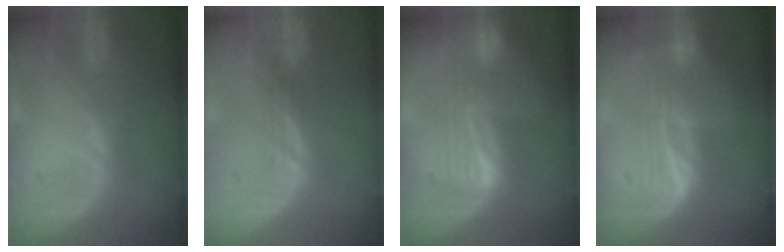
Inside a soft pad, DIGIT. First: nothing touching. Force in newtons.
{"total": 1.1, "press": 0.9, "slide": 0.7}
{"total": 6.5, "press": 6.4, "slide": 1.2}
{"total": 6.0, "press": 5.7, "slide": 1.8}